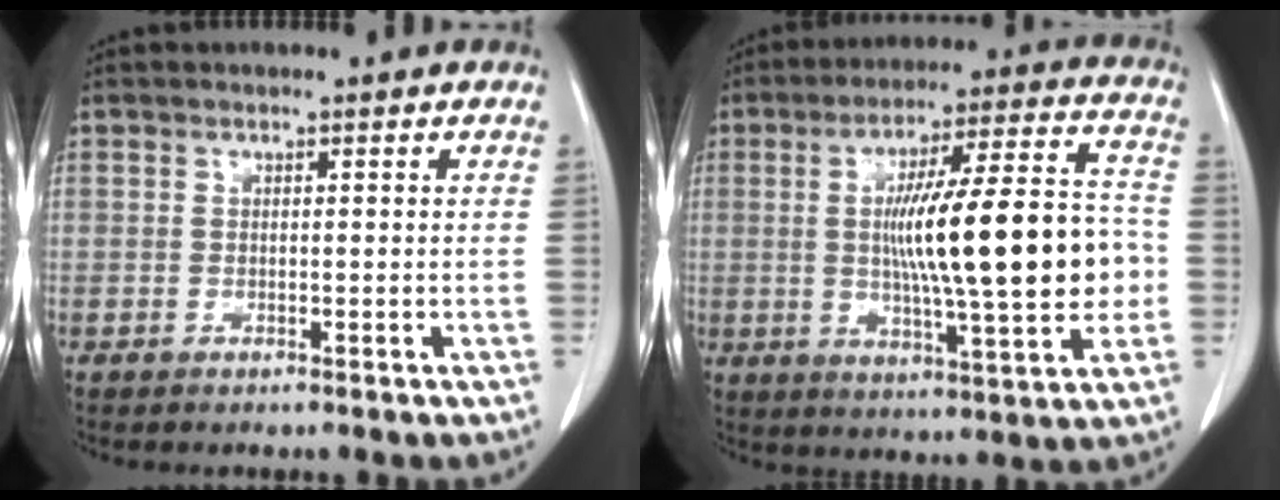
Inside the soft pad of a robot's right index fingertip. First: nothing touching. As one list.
[{"total": 19.8, "force": [-0.6, 2.6, 19.6], "torque": [-0.314, 0.015, -0.009]}]